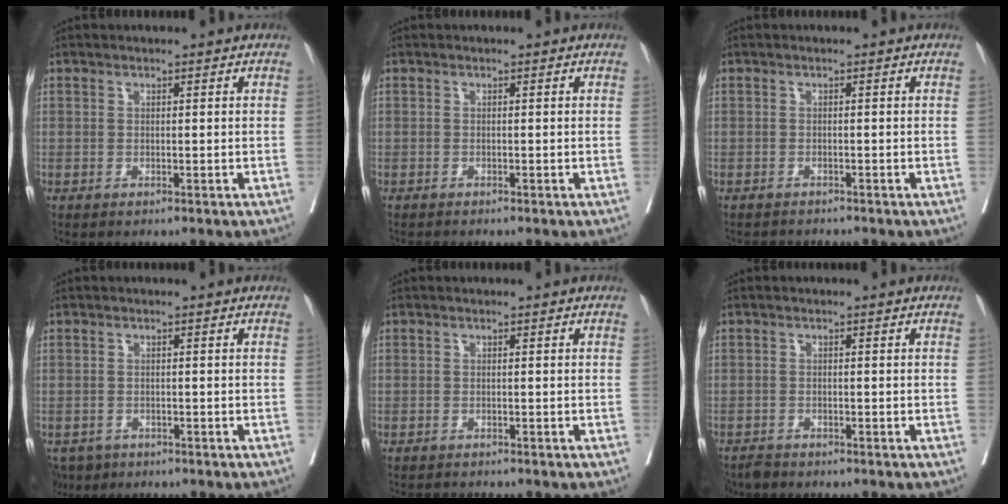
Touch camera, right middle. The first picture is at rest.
{"total": 0.9, "force": [-0.9, -0.2, 0.1], "torque": [-0.002, -0.001, -0.016]}
{"total": 2.2, "force": [-2.2, 0.2, 0.1], "torque": [-0.001, -0.008, -0.034]}
{"total": 3.5, "force": [-2.6, 2.3, 0.4], "torque": [-0.001, 0.000, -0.042]}
{"total": 1.4, "force": [-1.4, 0.0, 0.1], "torque": [-0.003, -0.005, -0.021]}
{"total": 3.0, "force": [-2.8, 0.9, -0.1], "torque": [0.005, -0.007, -0.051]}